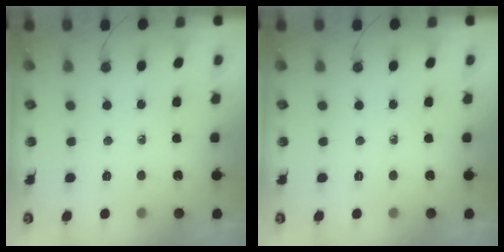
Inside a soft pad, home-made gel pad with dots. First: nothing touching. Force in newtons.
{"total": 0.0}